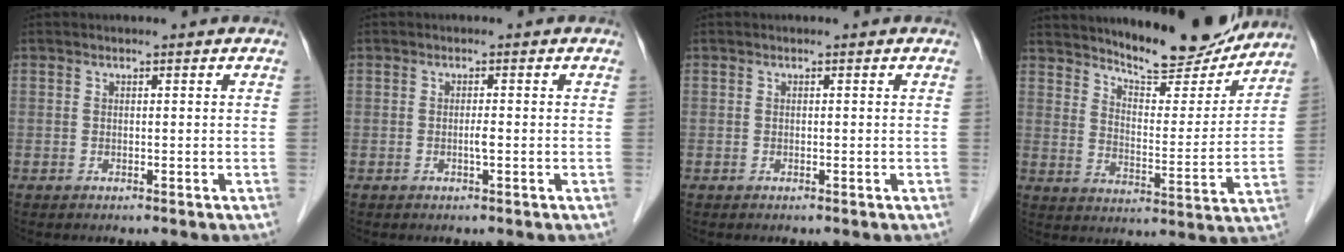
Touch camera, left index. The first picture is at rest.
{"total": 1.0, "force": [-0.3, 0.0, 1.0], "torque": [-0.020, 0.000, -0.005]}
{"total": 0.0}
{"total": 15.2, "force": [14.0, 2.4, 5.3], "torque": [-0.078, -0.023, 0.199]}